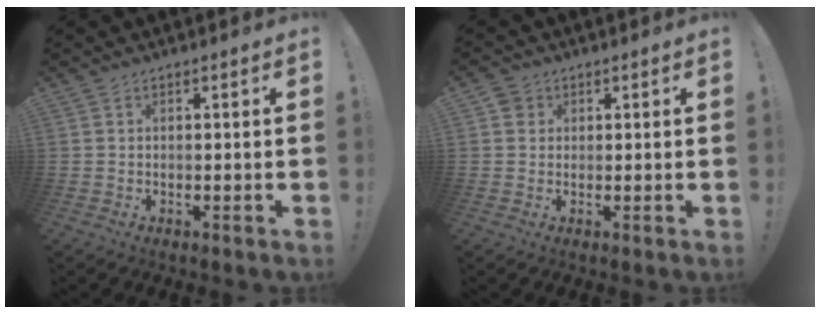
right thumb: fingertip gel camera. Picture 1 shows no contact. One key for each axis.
{"total": 2.9, "fx": 1.1, "fy": 2.5, "fz": 0.8, "tx": -0.004, "ty": -0.001, "tz": 0.019}